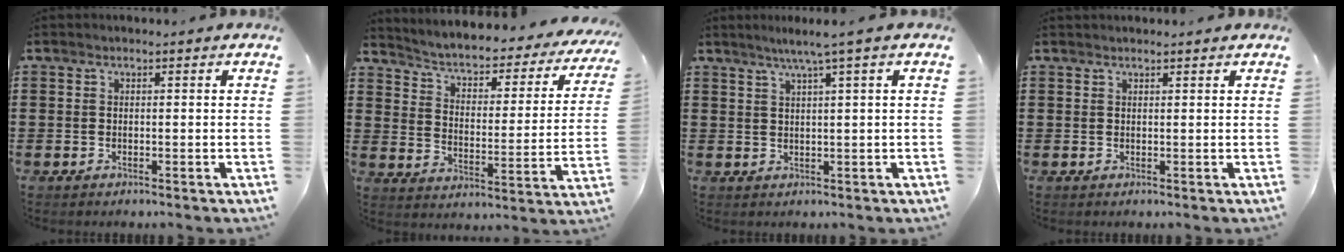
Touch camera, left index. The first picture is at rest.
{"total": 2.8, "force": [2.4, 0.7, 1.2], "torque": [-0.041, -0.029, 0.029]}
{"total": 3.0, "force": [1.7, -0.6, 2.4], "torque": [-0.049, -0.002, 0.027]}
{"total": 0.7, "force": [0.7, 0.1, -0.1], "torque": [-0.001, 0.001, 0.013]}